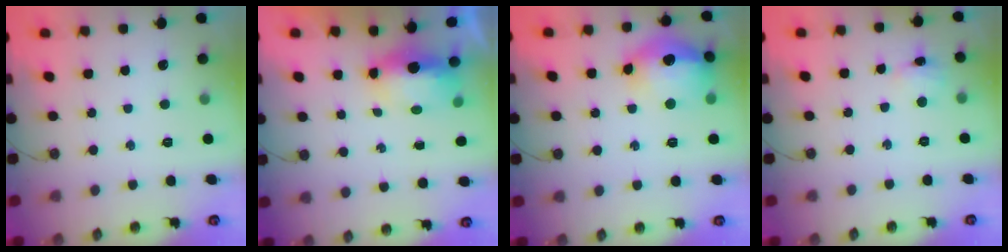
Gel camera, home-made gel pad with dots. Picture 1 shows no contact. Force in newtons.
{"total": 15.0, "press": 9.1, "slide": 11.9}
{"total": 16.5, "press": 16.4, "slide": 1.4}
{"total": 3.3, "press": 3.3, "slide": 0.6}